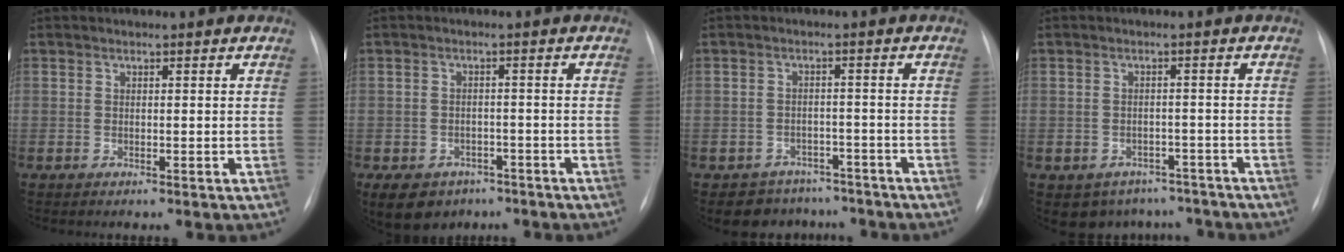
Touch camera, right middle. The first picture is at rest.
{"total": 9.6, "force": [-5.7, 7.1, 3.0], "torque": [-0.071, 0.005, -0.078]}
{"total": 6.9, "force": [-5.6, 4.0, -0.1], "torque": [0.012, 0.026, -0.074]}
{"total": 7.3, "force": [-5.7, 4.6, 0.7], "torque": [0.000, 0.019, -0.066]}